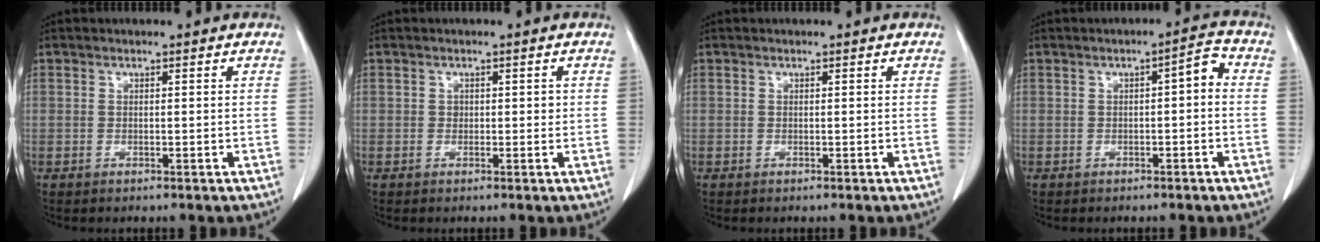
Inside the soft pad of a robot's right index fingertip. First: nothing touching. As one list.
[{"total": 1.4, "force": [0.1, 1.1, 1.0], "torque": [-0.012, 0.004, 0.002]}, {"total": 0.0}, {"total": 3.1, "force": [-0.2, 0.9, 2.9], "torque": [-0.039, 0.016, -0.004]}]